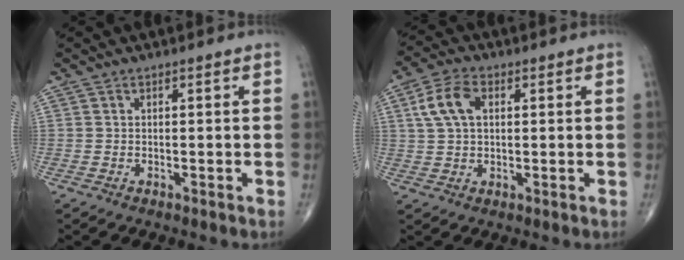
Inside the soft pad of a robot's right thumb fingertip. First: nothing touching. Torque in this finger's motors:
{"motor_torque": [-0.11, 0.36, 0.26, -0.22, 0.14]}